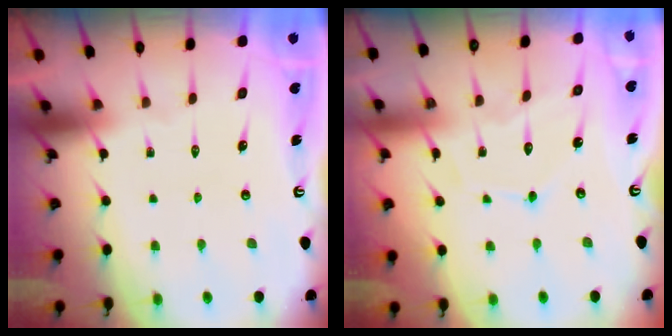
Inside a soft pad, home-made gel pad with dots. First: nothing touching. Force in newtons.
{"total": 8.3, "press": 8.3, "slide": 0.2}